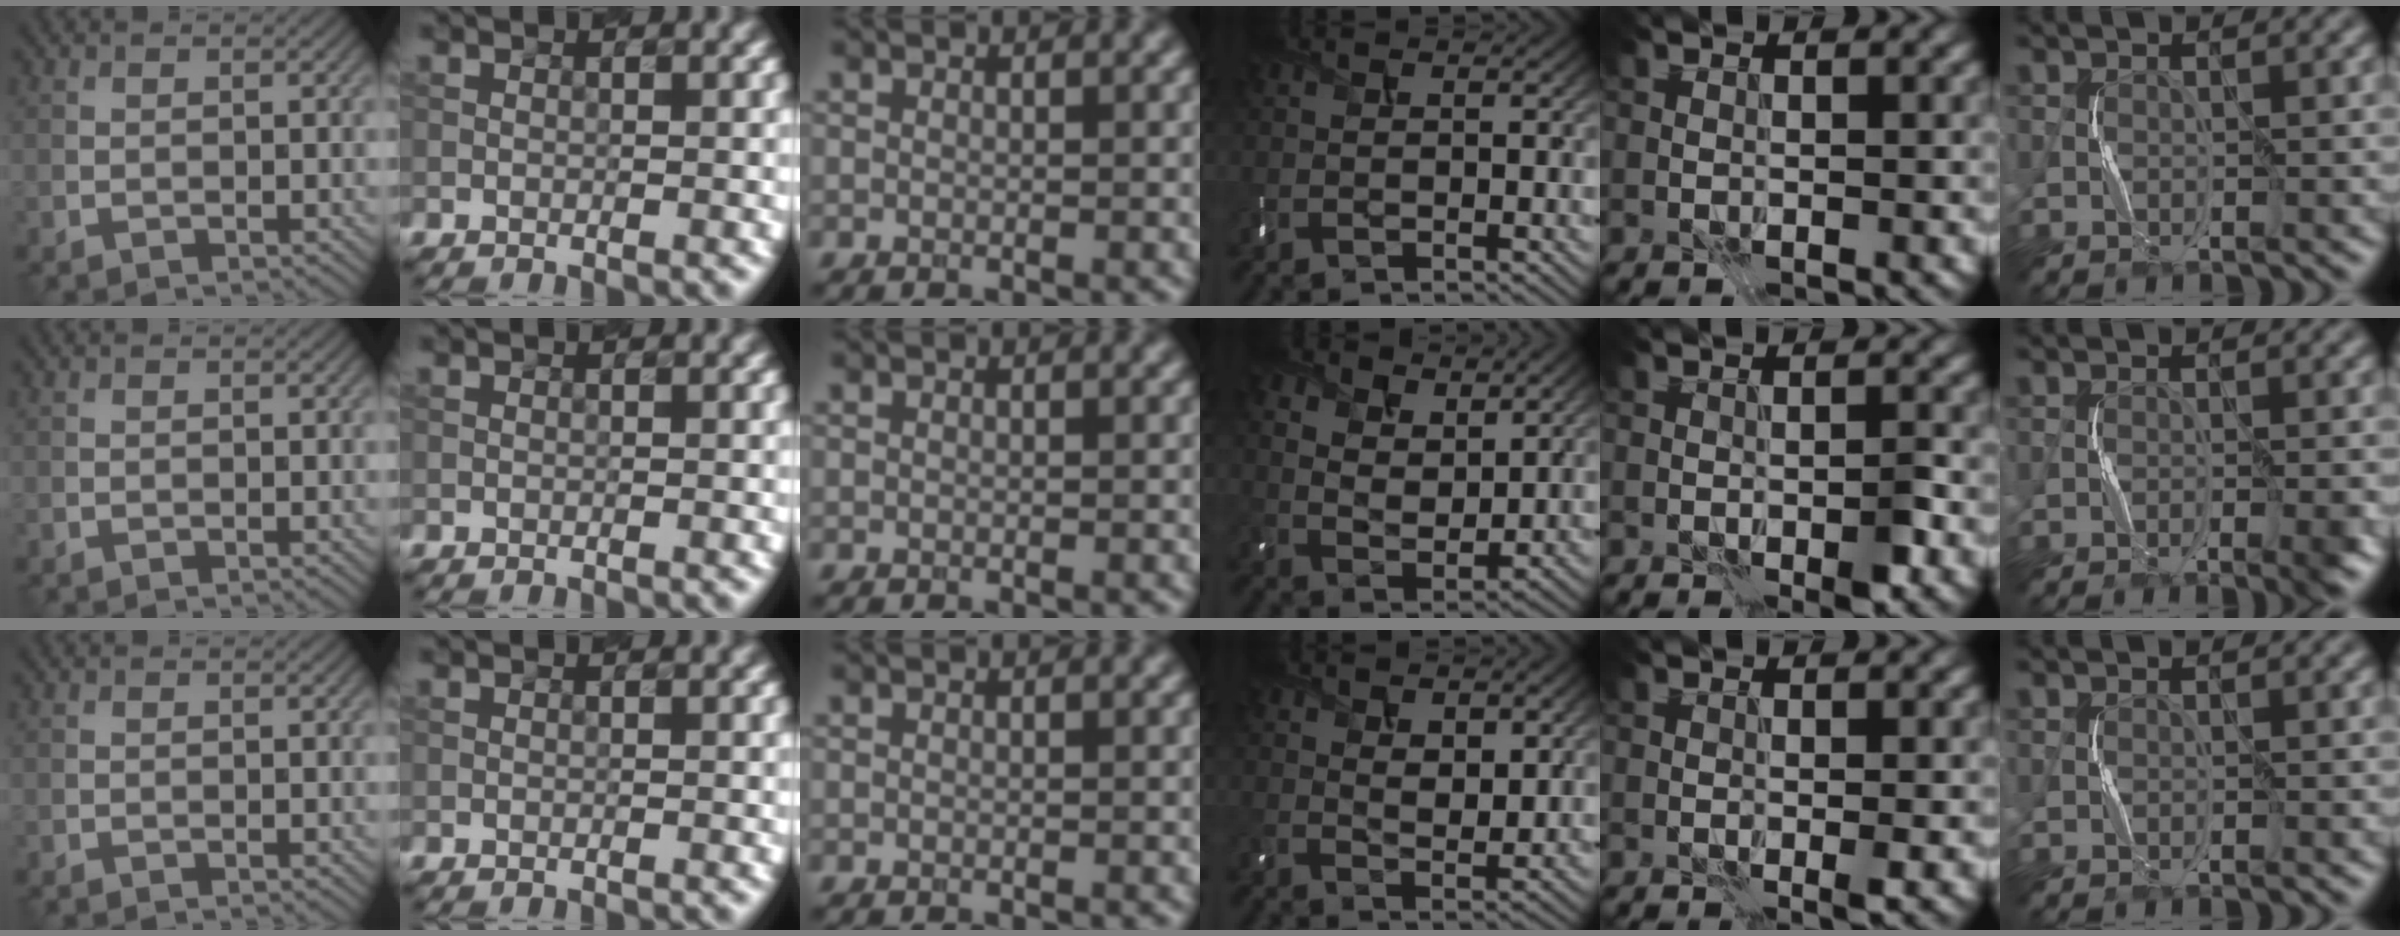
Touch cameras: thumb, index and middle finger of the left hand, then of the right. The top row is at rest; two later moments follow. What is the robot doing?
{"motion": "squeeze", "object": "air blower"}